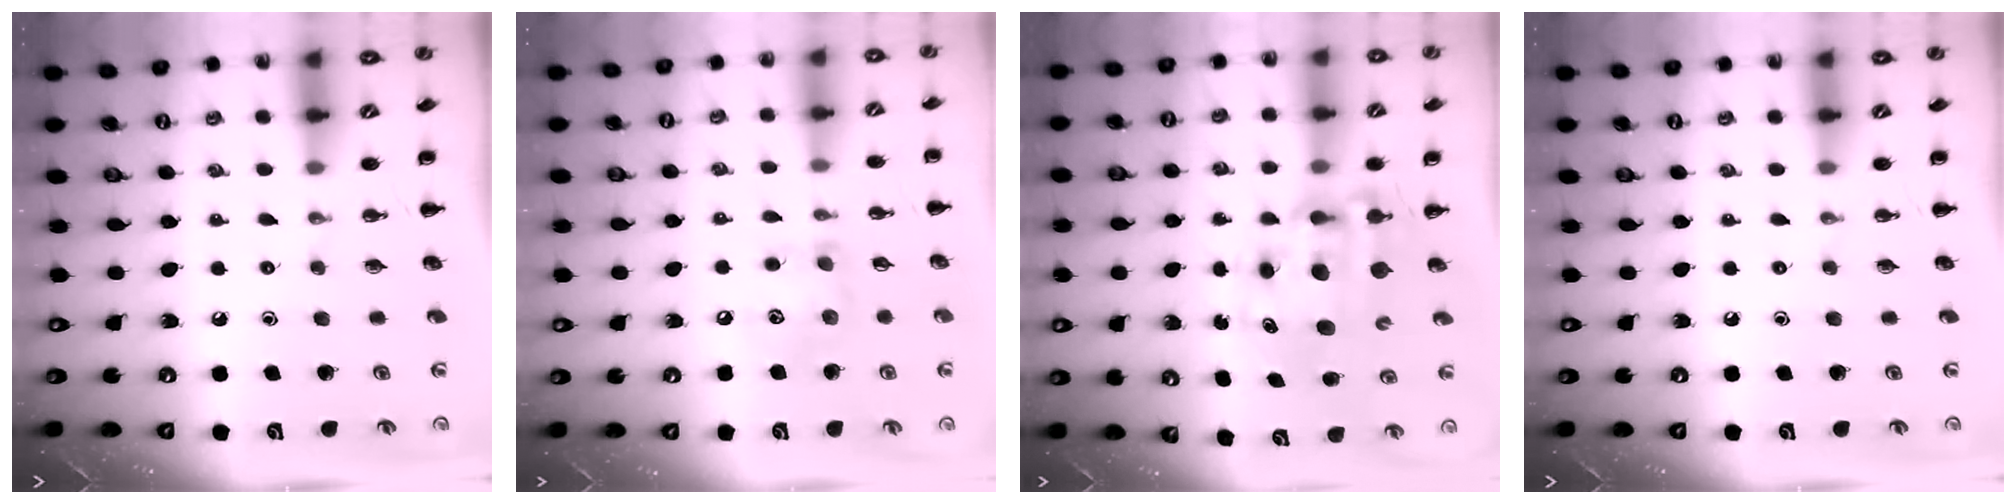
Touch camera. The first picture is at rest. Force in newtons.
{"total": 8.0, "press": 8.0, "slide": 1.1}
{"total": 8.5, "press": 8.2, "slide": 2.3}
{"total": 0.0}